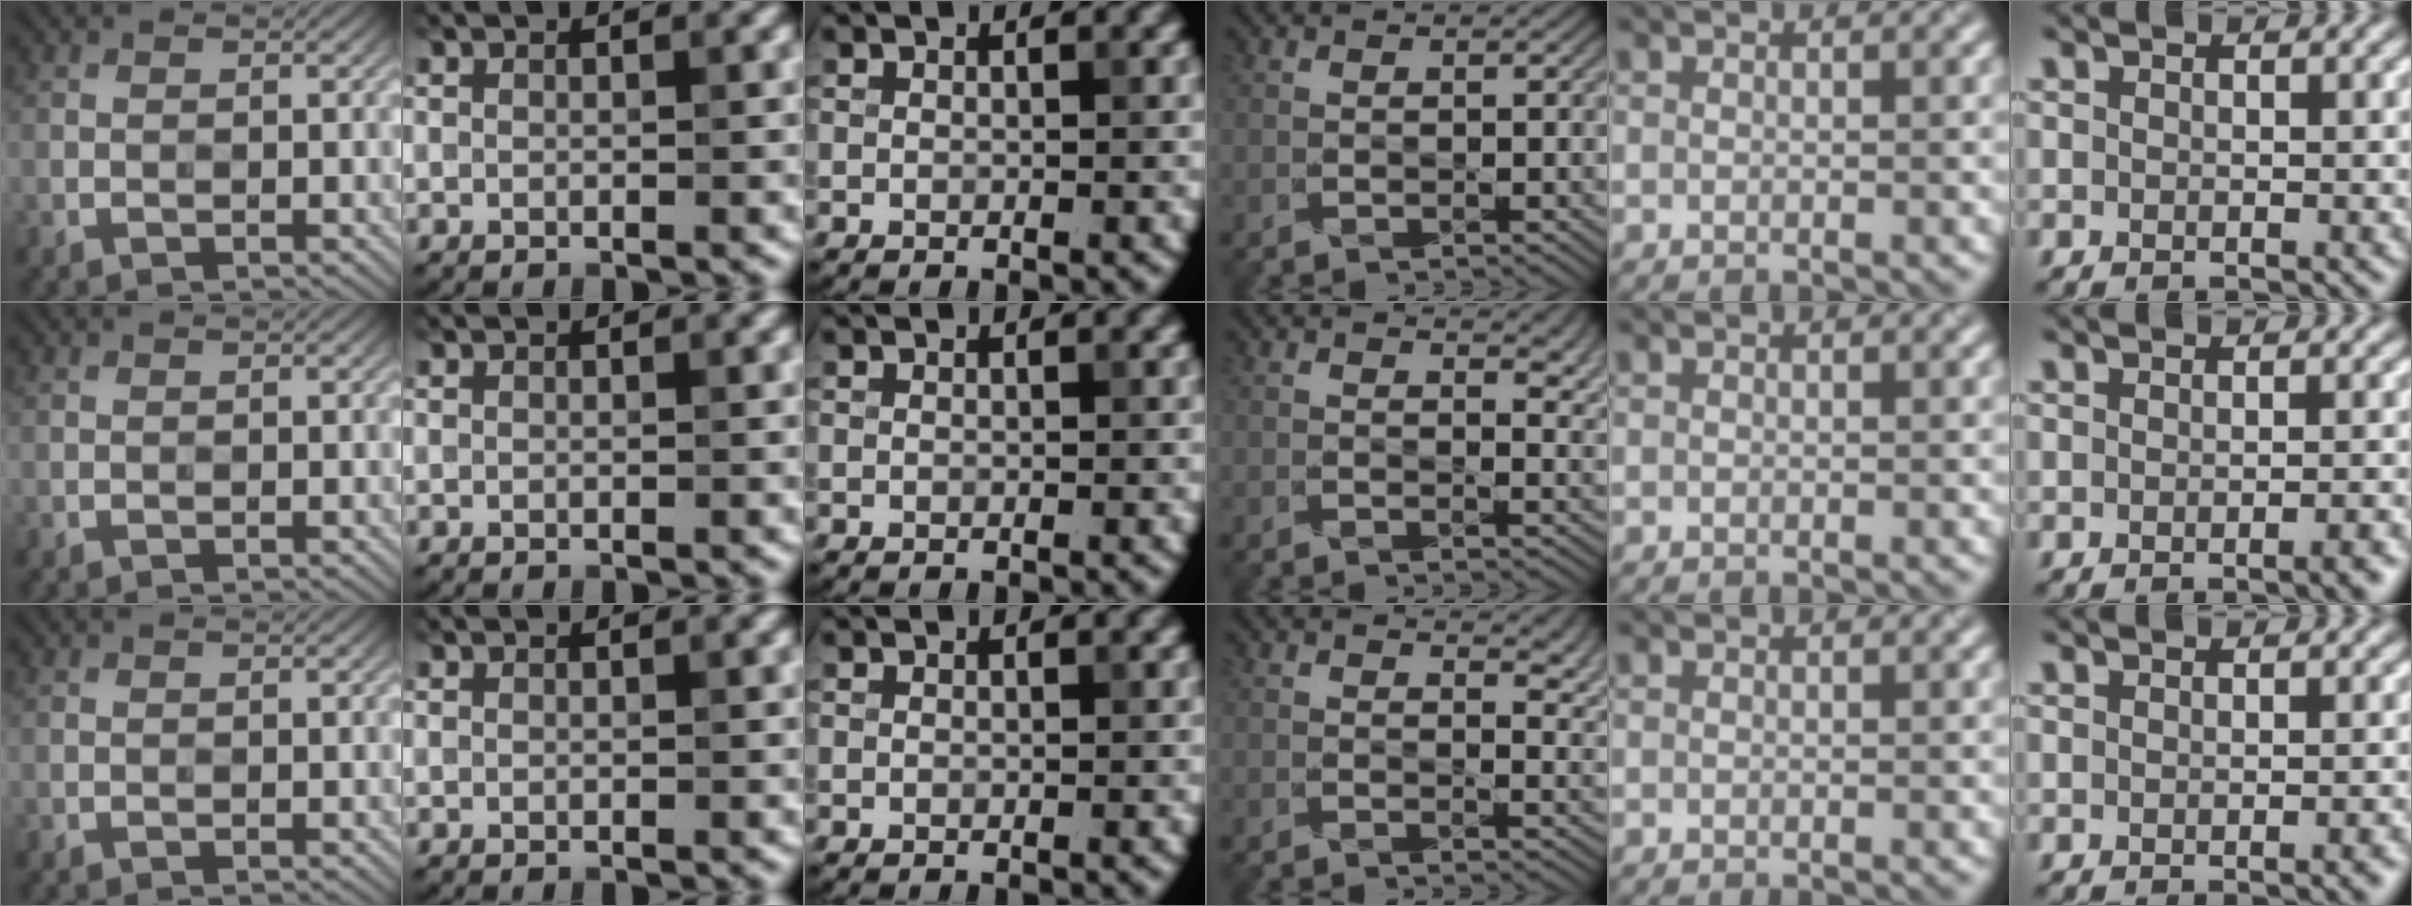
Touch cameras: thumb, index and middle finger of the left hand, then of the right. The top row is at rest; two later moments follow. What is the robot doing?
{"motion": "twist", "object": "bottle cap"}